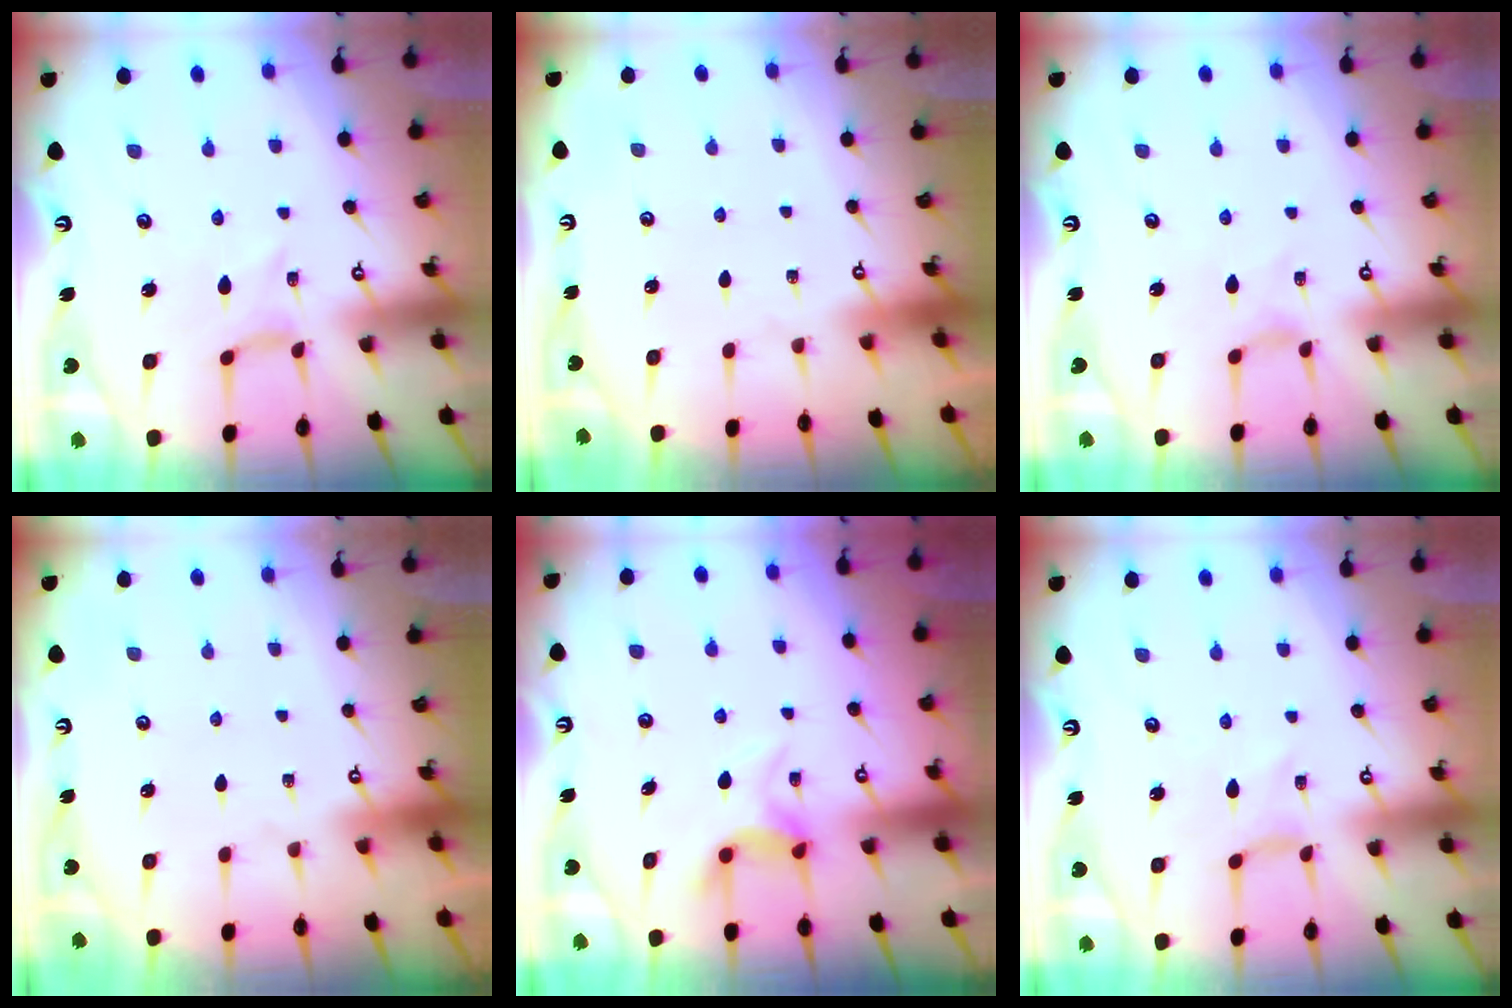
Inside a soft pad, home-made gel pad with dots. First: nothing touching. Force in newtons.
{"total": 0.0}
{"total": 1.3, "press": 1.3, "slide": 0.2}
{"total": 0.0}
{"total": 7.1, "press": 7.1, "slide": 0.0}
{"total": 0.7, "press": 0.6, "slide": 0.3}